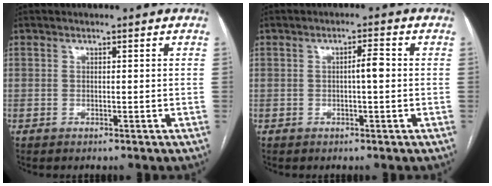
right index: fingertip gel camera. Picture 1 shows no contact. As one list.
[{"total": 2.4, "force": [-0.1, 0.2, 2.4], "torque": [-0.039, 0.004, -0.003]}]